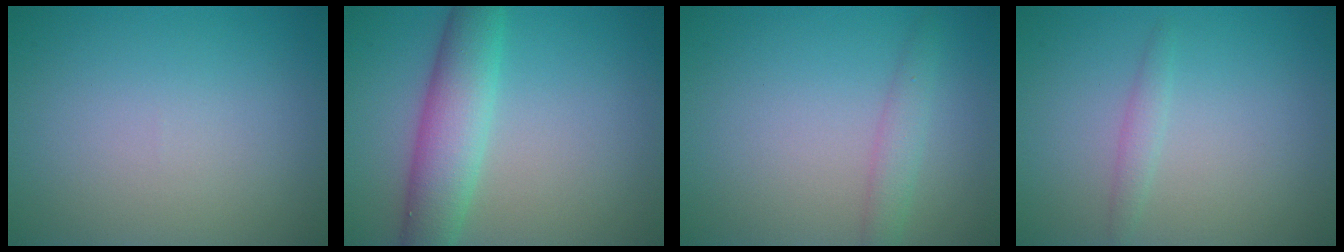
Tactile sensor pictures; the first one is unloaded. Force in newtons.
{"total": 5.6, "press": 5.6, "slide": 0.2}
{"total": 1.8, "press": 1.8, "slide": 0.0}
{"total": 1.2, "press": 1.2, "slide": 0.0}